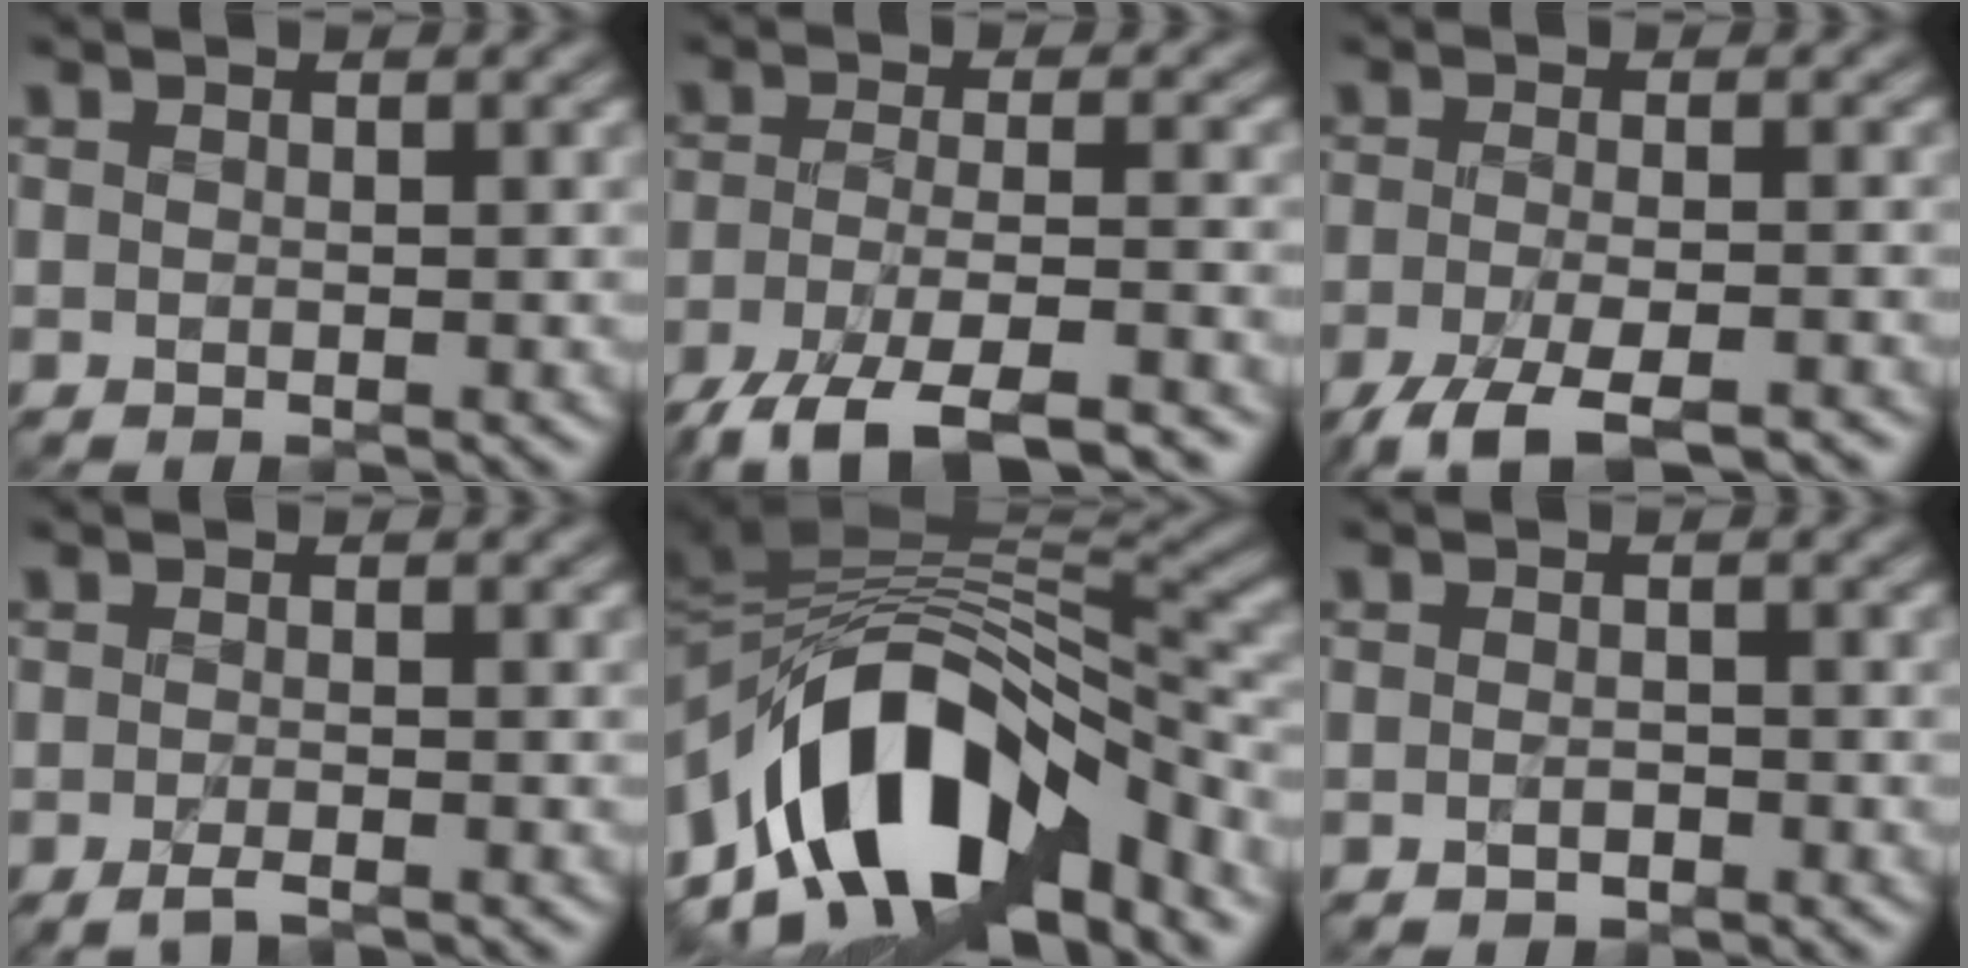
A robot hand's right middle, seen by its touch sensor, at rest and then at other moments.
{"total": 8.5, "force": [-6.3, 1.9, 5.4], "torque": [-0.096, -0.002, -0.113]}
{"total": 7.2, "force": [-4.9, 2.0, 4.9], "torque": [-0.087, -0.013, -0.084]}
{"total": 1.8, "force": [-1.2, 0.4, 1.2], "torque": [-0.026, -0.003, -0.026]}
{"total": 12.7, "force": [-6.0, 6.6, 9.0], "torque": [-0.140, 0.011, -0.108]}
{"total": 0.8, "force": [-0.5, 0.3, 0.5], "torque": [-0.012, 0.001, -0.010]}